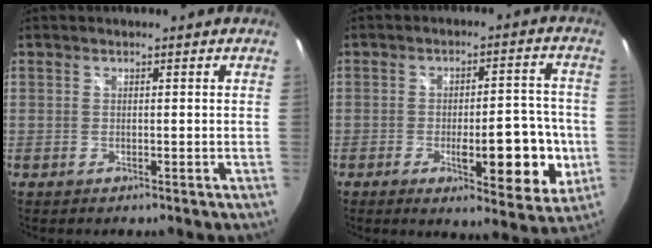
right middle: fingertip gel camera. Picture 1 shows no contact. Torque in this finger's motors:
{"motor_torque": [1.09, -1.05, 0.38, 0.05]}